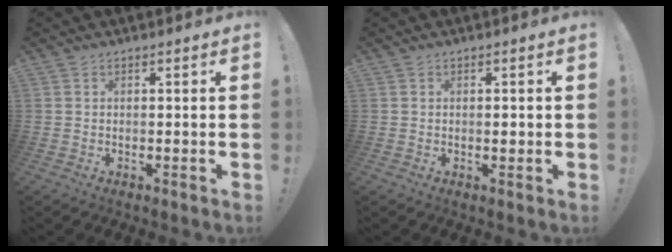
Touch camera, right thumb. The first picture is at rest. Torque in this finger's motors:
{"motor_torque": [0.38, -0.16, -0.02, -0.04, 0.00]}